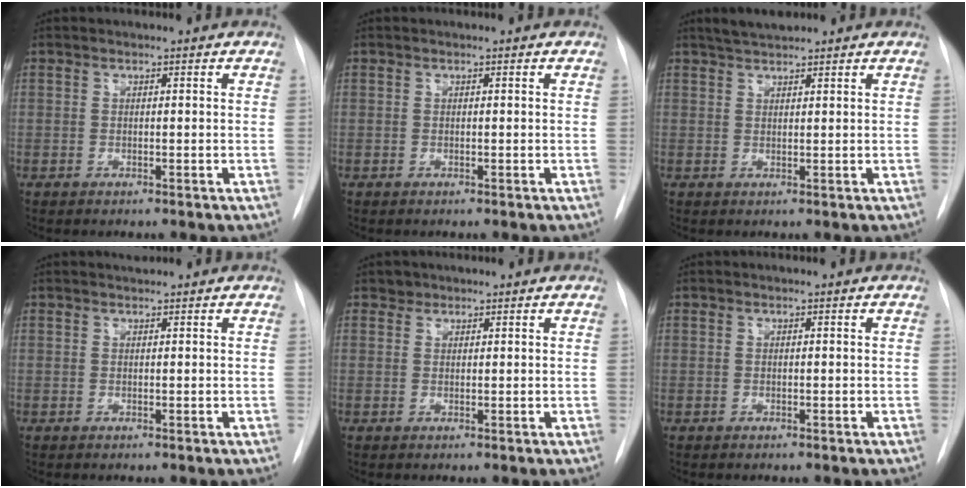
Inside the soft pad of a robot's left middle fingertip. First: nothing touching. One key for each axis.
{"total": 0.0}
{"total": 2.6, "fx": 2.4, "fy": 0.4, "fz": 0.9, "tx": -0.018, "ty": 0.011, "tz": 0.043}
{"total": 0.7, "fx": 0.7, "fy": 0.0, "fz": 0.0, "tx": -0.007, "ty": 0.004, "tz": 0.013}
{"total": 1.2, "fx": 0.9, "fy": 0.8, "fz": -0.2, "tx": 0.010, "ty": 0.003, "tz": 0.011}
{"total": 0.0}